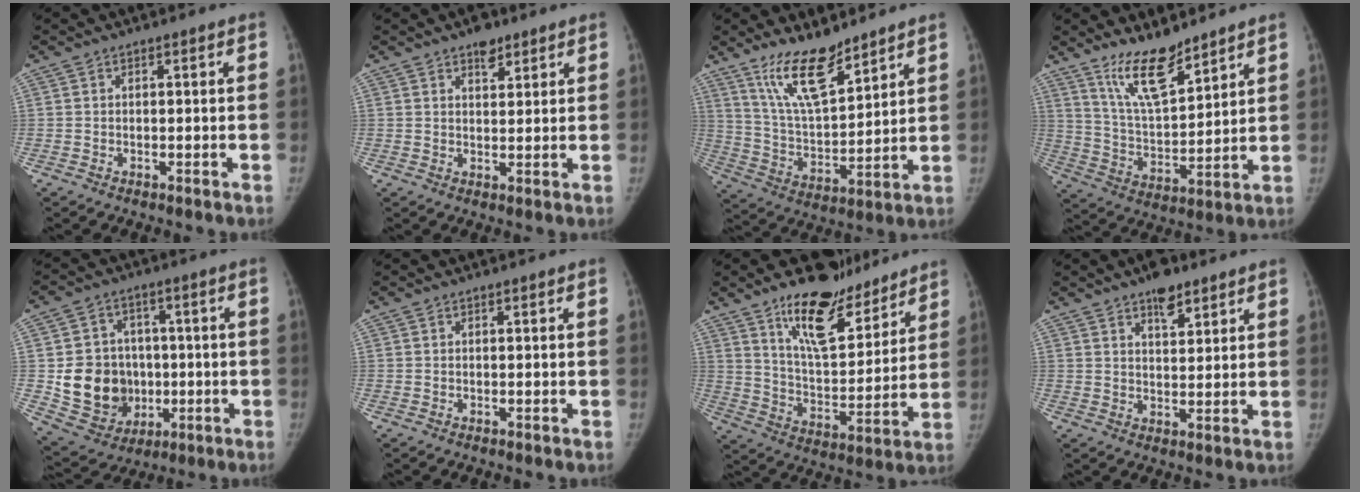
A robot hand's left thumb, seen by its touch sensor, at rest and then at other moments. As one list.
[{"total": 3.9, "force": [2.8, 2.0, 2.0], "torque": [-0.012, -0.015, 0.042]}, {"total": 13.3, "force": [9.9, 4.2, 7.8], "torque": [-0.116, -0.070, 0.194]}, {"total": 11.9, "force": [9.2, 3.5, 6.7], "torque": [-0.098, -0.072, 0.180]}, {"total": 14.1, "force": [-1.2, 12.4, 6.8], "torque": [-0.079, 0.008, 0.003]}, {"total": 0.0}, {"total": 16.7, "force": [12.2, 6.7, 9.4], "torque": [-0.108, -0.082, 0.209]}, {"total": 6.1, "force": [4.2, 2.6, 3.5], "torque": [-0.032, -0.024, 0.064]}]